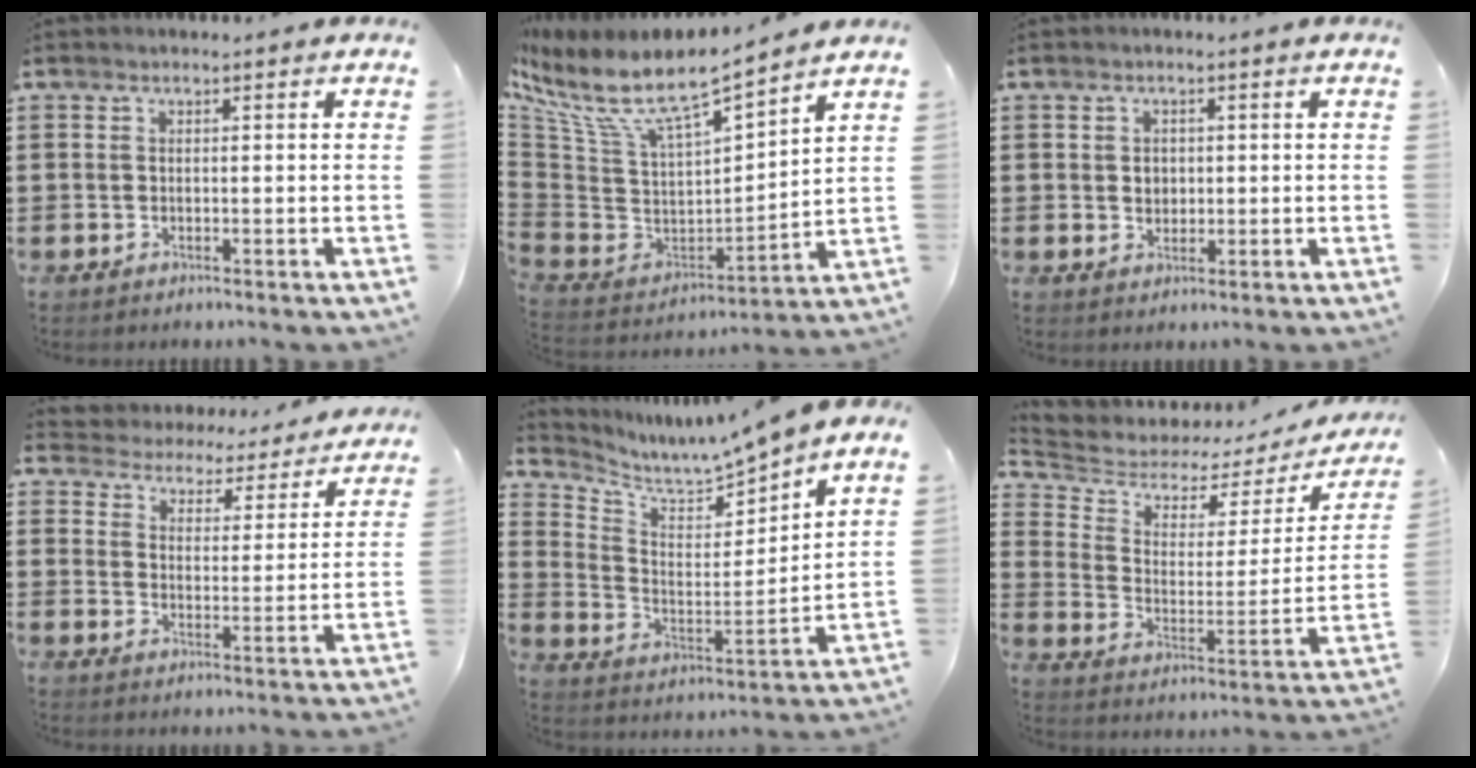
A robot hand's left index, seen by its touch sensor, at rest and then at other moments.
{"total": 8.6, "force": [6.0, 2.4, 5.7], "torque": [-0.135, -0.053, 0.099]}
{"total": 1.8, "force": [0.2, 1.6, 0.8], "torque": [-0.013, 0.006, 0.001]}
{"total": 3.5, "force": [3.3, 0.2, -0.9], "torque": [-0.011, -0.037, 0.050]}
{"total": 4.7, "force": [4.6, 0.4, 0.3], "torque": [-0.035, -0.048, 0.076]}
{"total": 4.3, "force": [3.8, 1.9, 0.5], "torque": [-0.043, -0.033, 0.060]}